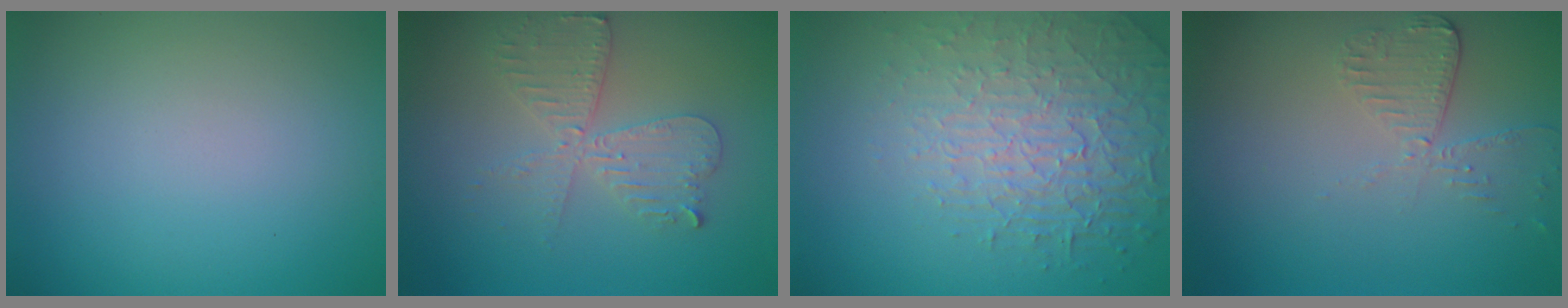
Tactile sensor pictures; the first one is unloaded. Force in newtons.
{"total": 4.2, "press": 3.6, "slide": 2.2}
{"total": 4.2, "press": 4.0, "slide": 1.3}
{"total": 2.7, "press": 2.4, "slide": 1.2}